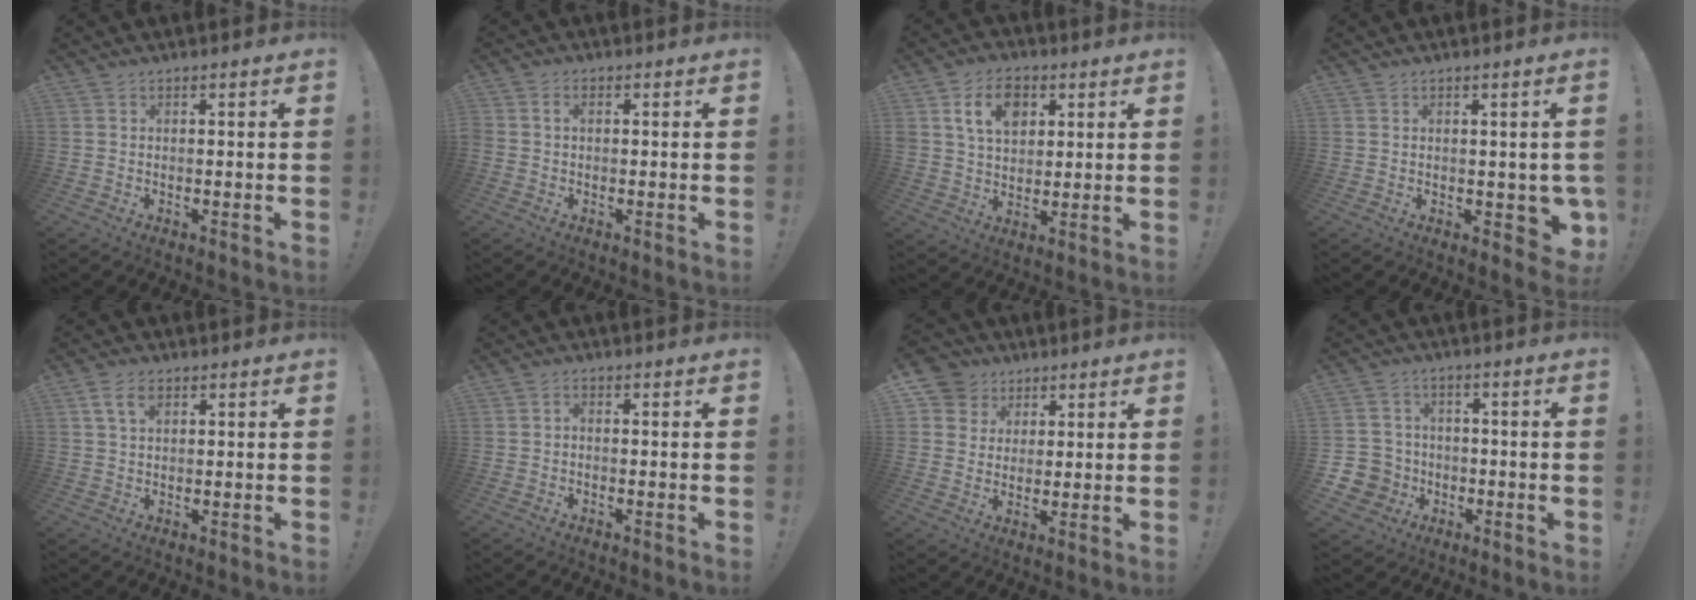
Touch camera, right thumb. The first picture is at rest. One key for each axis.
{"total": 1.5, "fx": 0.1, "fy": 1.1, "fz": 1.1, "tx": -0.029, "ty": 0.010, "tz": 0.002}
{"total": 11.4, "fx": 4.7, "fy": 8.1, "fz": 6.5, "tx": -0.101, "ty": -0.004, "tz": 0.087}
{"total": 5.1, "fx": -0.5, "fy": 3.5, "fz": 3.8, "tx": -0.027, "ty": 0.003, "tz": -0.001}
{"total": 4.8, "fx": 2.1, "fy": 2.7, "fz": 3.3, "tx": -0.060, "ty": -0.001, "tz": 0.040}
{"total": 1.0, "fx": -0.7, "fy": 0.5, "fz": 0.6, "tx": -0.018, "ty": 0.007, "tz": -0.013}
{"total": 8.3, "fx": 3.7, "fy": 7.3, "fz": 1.4, "tx": -0.022, "ty": -0.021, "tz": 0.078}
{"total": 8.1, "fx": -2.3, "fy": 7.6, "fz": 1.9, "tx": -0.048, "ty": 0.018, "tz": -0.037}